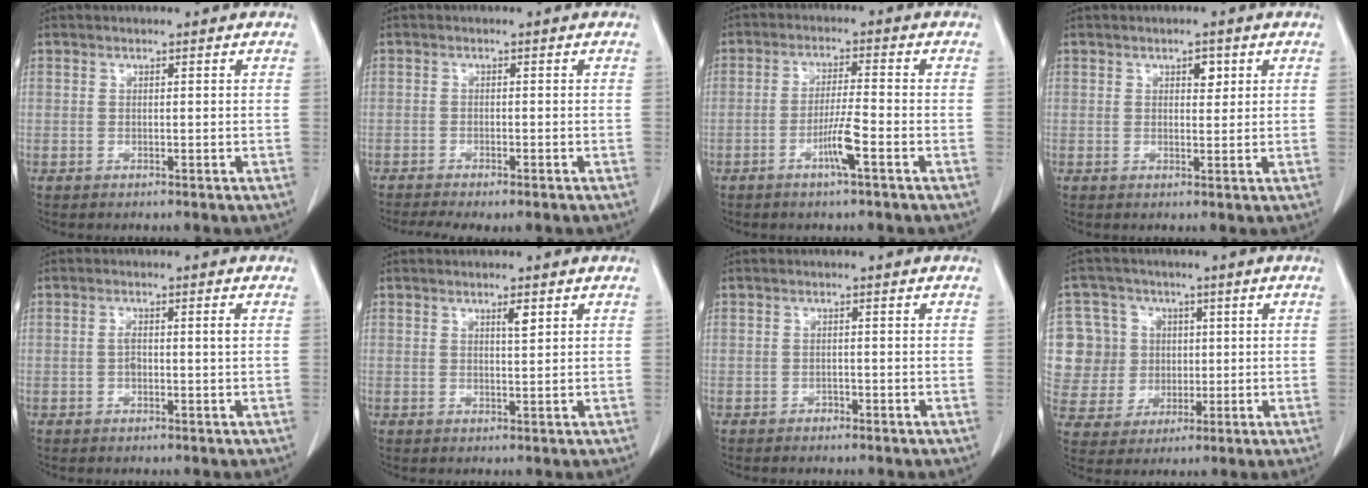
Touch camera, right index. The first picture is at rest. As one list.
[{"total": 6.1, "force": [-4.8, 1.4, 3.5], "torque": [-0.056, -0.013, -0.069]}, {"total": 5.1, "force": [-2.3, -0.3, 4.5], "torque": [-0.087, -0.007, -0.046]}, {"total": 2.1, "force": [0.9, 1.1, 1.5], "torque": [-0.018, -0.001, 0.013]}, {"total": 2.4, "force": [0.0, 0.3, 2.4], "torque": [-0.047, 0.005, 0.001]}, {"total": 1.7, "force": [0.9, 0.4, 1.4], "torque": [-0.023, -0.004, 0.014]}, {"total": 0.7, "force": [-0.6, 0.3, 0.2], "torque": [-0.007, -0.001, -0.012]}, {"total": 11.3, "force": [2.0, 10.9, 2.2], "torque": [-0.068, 0.039, 0.053]}]